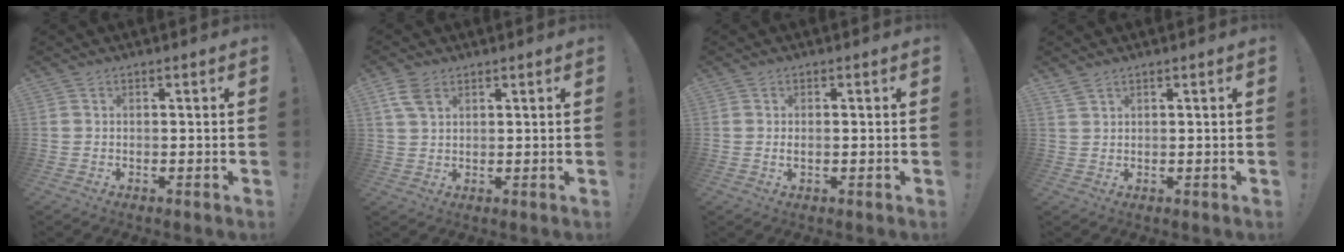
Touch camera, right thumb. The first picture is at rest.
{"total": 5.8, "force": [3.1, 3.4, 3.5], "torque": [-0.062, -0.004, 0.062]}
{"total": 1.0, "force": [-0.1, 0.5, 0.9], "torque": [-0.016, 0.001, -0.002]}
{"total": 2.2, "force": [1.7, 0.7, 1.1], "torque": [-0.029, -0.003, 0.033]}